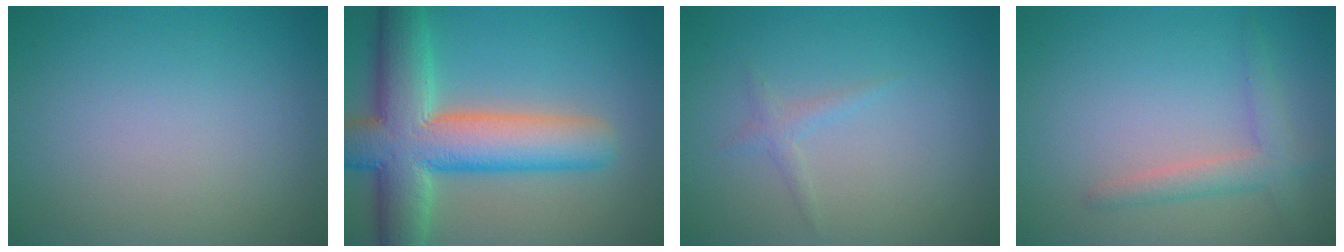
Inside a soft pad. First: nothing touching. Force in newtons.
{"total": 11.1, "press": 11.0, "slide": 0.6}
{"total": 1.0, "press": 1.0, "slide": 0.1}
{"total": 2.5, "press": 2.5, "slide": 0.1}